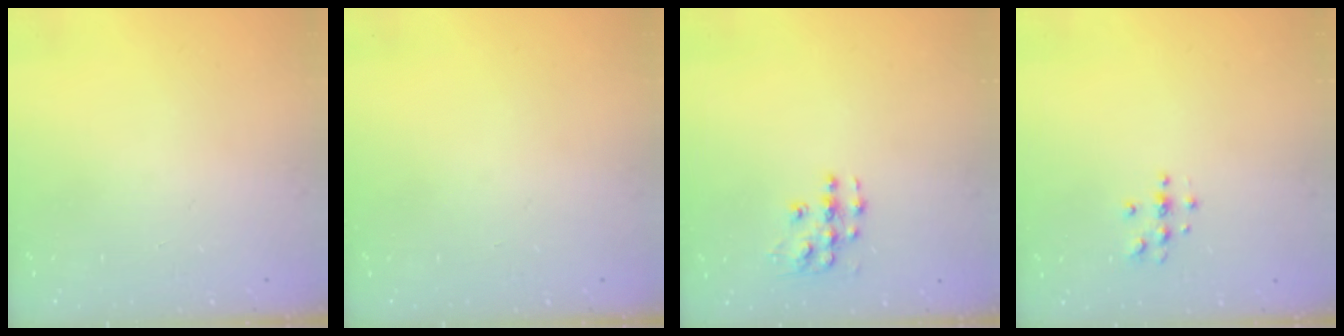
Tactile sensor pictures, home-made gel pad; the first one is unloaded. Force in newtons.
{"total": 0.0}
{"total": 7.8, "press": 7.8, "slide": 0.4}
{"total": 4.0, "press": 3.9, "slide": 0.4}